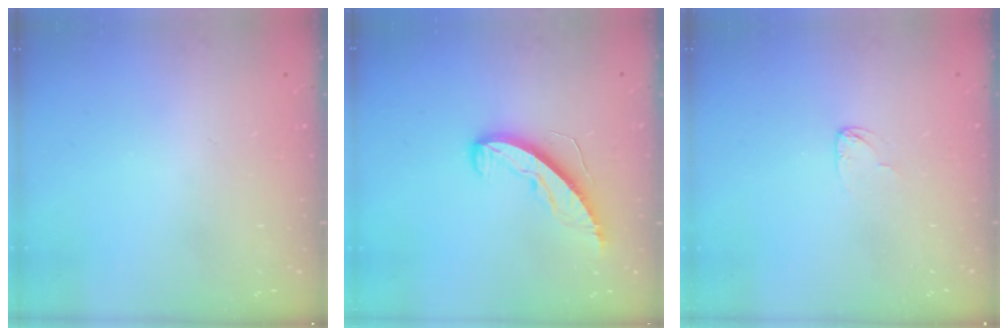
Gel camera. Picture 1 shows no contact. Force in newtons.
{"total": 8.4, "press": 8.4, "slide": 0.6}
{"total": 2.7, "press": 2.7, "slide": 0.1}